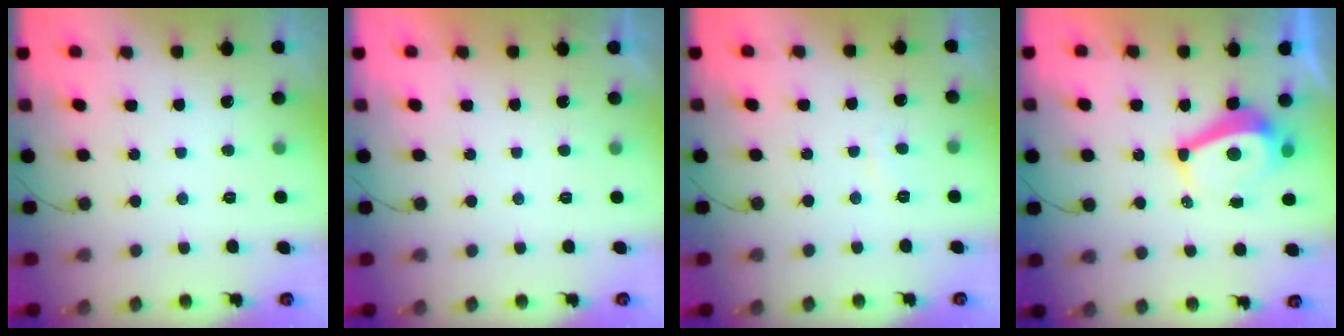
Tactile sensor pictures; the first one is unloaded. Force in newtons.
{"total": 2.0, "press": 2.0, "slide": 0.6}
{"total": 1.3, "press": 1.2, "slide": 0.5}
{"total": 6.8, "press": 6.7, "slide": 0.8}